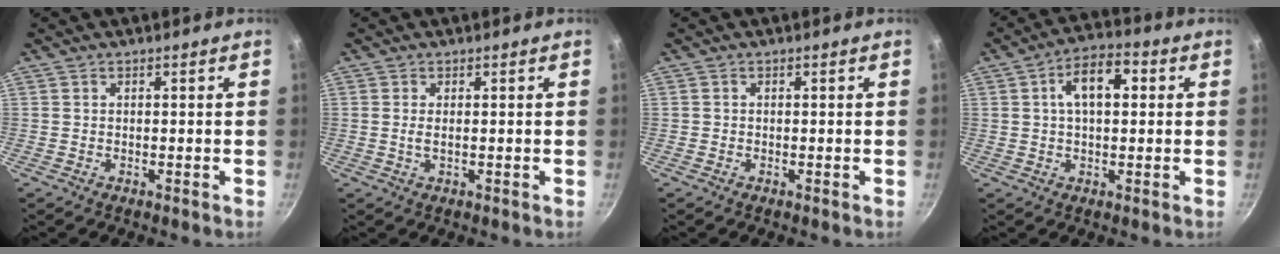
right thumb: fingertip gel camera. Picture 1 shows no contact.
{"total": 1.4, "force": [0.1, 0.4, 1.3], "torque": [-0.030, -0.002, 0.001]}
{"total": 0.0}
{"total": 9.2, "force": [1.9, 4.9, 7.5], "torque": [-0.101, 0.019, 0.021]}